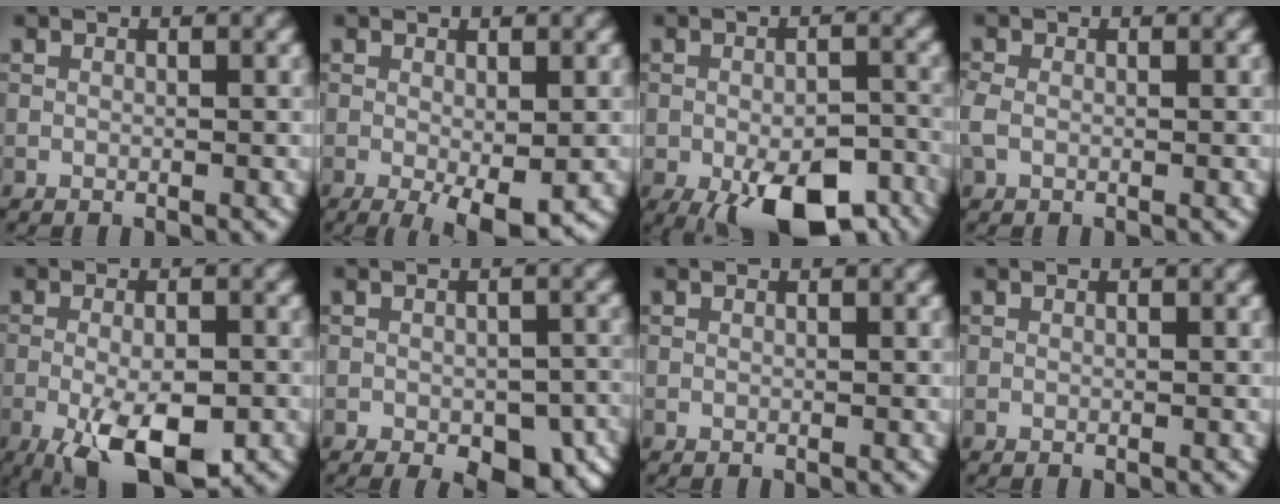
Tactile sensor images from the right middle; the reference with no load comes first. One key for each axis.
{"total": 3.6, "fx": -1.1, "fy": 0.9, "fz": 3.3, "tx": -0.052, "ty": -0.014, "tz": -0.013}
{"total": 11.0, "fx": -6.0, "fy": 5.0, "fz": 7.7, "tx": -0.132, "ty": -0.034, "tz": -0.078}
{"total": 1.5, "fx": -0.4, "fy": 1.1, "fz": 1.0, "tx": -0.027, "ty": 0.001, "tz": -0.014}
{"total": 8.5, "fx": -3.7, "fy": 3.2, "fz": 7.0, "tx": -0.121, "ty": -0.012, "tz": -0.057}
{"total": 7.0, "fx": -3.5, "fy": 3.6, "fz": 4.9, "tx": -0.057, "ty": -0.020, "tz": -0.035}
{"total": 0.0}
{"total": 0.0}